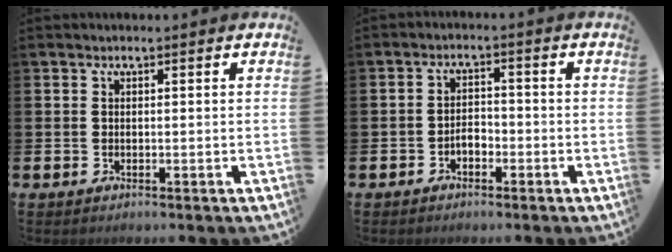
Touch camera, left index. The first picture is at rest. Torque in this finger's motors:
{"motor_torque": [0.07, 0.01, 0.04, 0.06]}